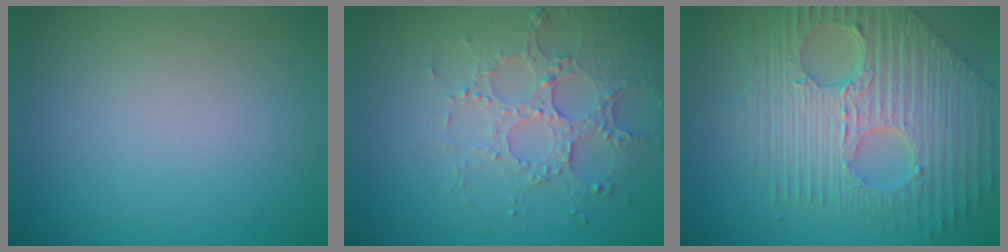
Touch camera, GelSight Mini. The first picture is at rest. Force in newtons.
{"total": 4.2, "press": 3.9, "slide": 1.6}
{"total": 10.2, "press": 7.0, "slide": 7.4}